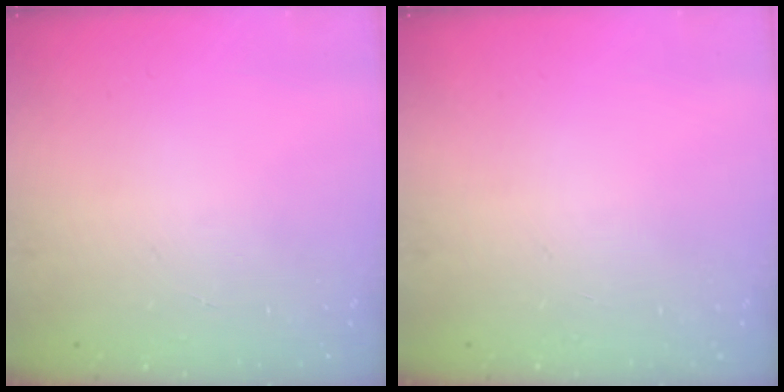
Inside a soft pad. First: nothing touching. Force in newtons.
{"total": 0.0}